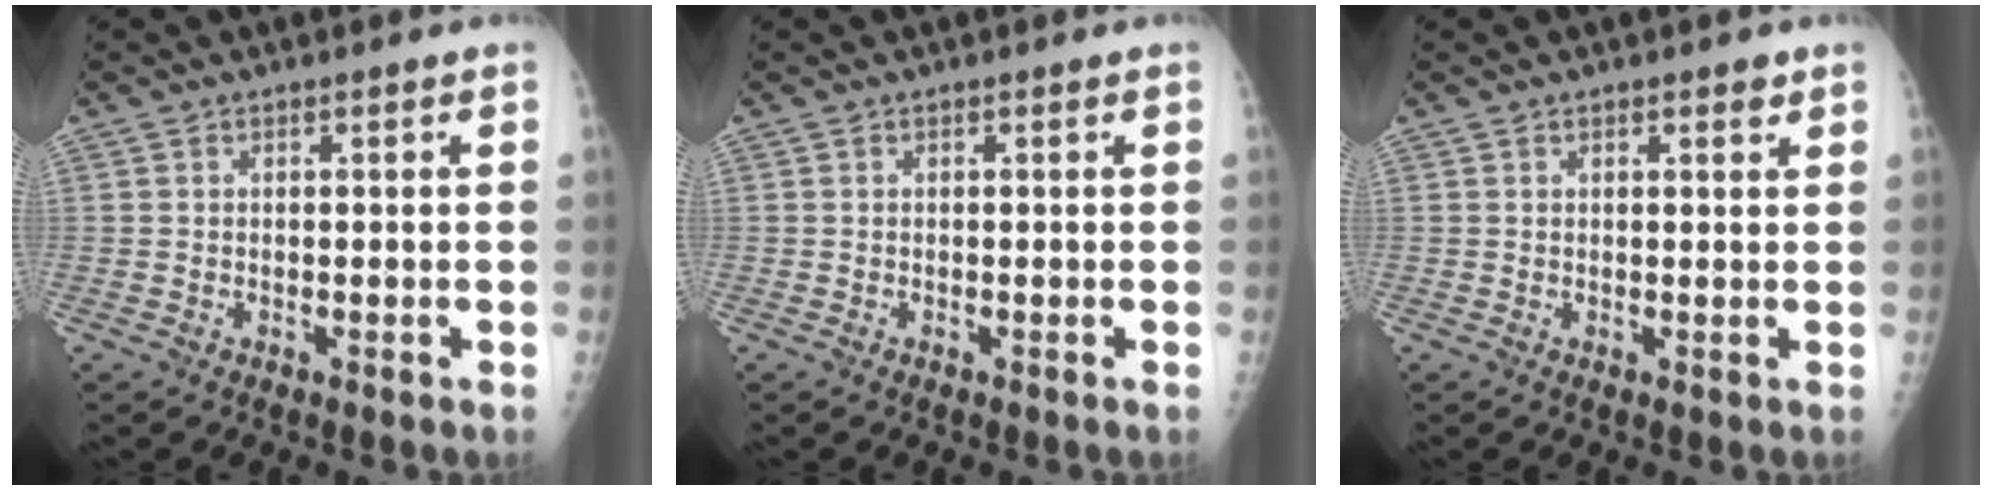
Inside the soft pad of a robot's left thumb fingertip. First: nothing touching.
{"total": 0.0}
{"total": 1.7, "force": [1.1, 0.6, 1.2], "torque": [-0.010, -0.005, 0.013]}